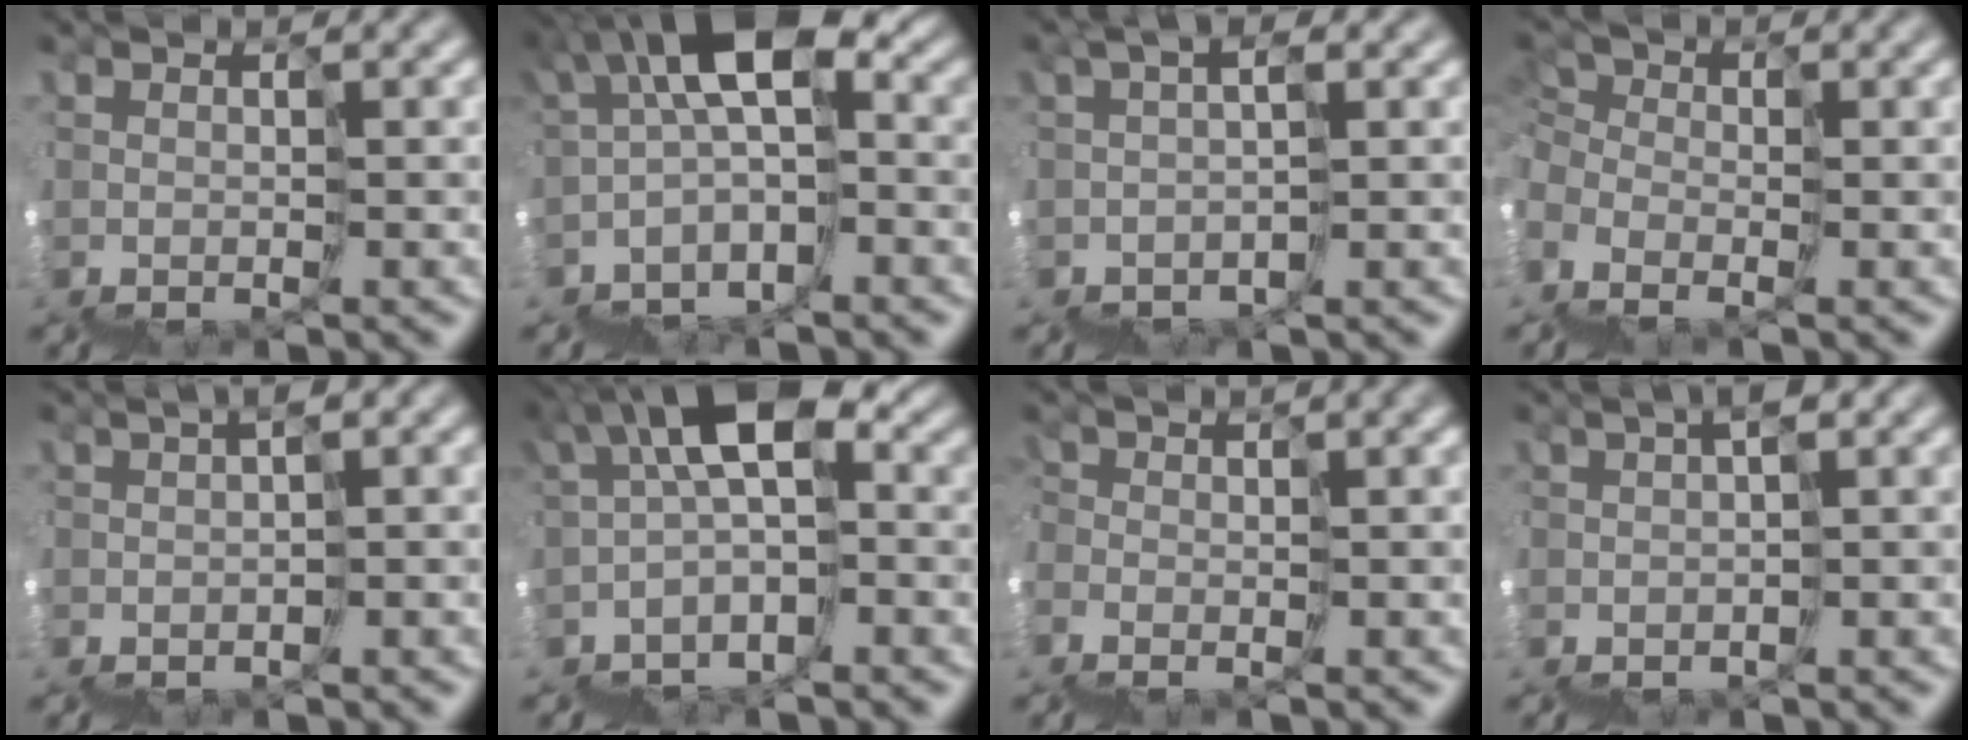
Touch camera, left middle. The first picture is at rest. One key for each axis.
{"total": 5.0, "fx": -0.4, "fy": 2.2, "fz": 4.5, "tx": -0.082, "ty": 0.032, "tz": -0.020}
{"total": 1.3, "fx": -0.2, "fy": -1.3, "fz": 0.1, "tx": -0.004, "ty": 0.013, "tz": -0.011}
{"total": 1.3, "fx": -1.2, "fy": 0.0, "fz": -0.2, "tx": -0.003, "ty": 0.017, "tz": -0.031}
{"total": 2.3, "fx": -1.8, "fy": -0.2, "fz": 1.4, "tx": -0.023, "ty": -0.008, "tz": -0.029}
{"total": 4.8, "fx": -0.3, "fy": 2.3, "fz": 4.2, "tx": -0.078, "ty": 0.031, "tz": -0.020}
{"total": 1.9, "fx": -1.0, "fy": 0.4, "fz": 1.6, "tx": -0.024, "ty": 0.013, "tz": -0.013}
{"total": 1.9, "fx": -1.3, "fy": -0.5, "fz": 1.2, "tx": -0.023, "ty": -0.003, "tz": -0.026}